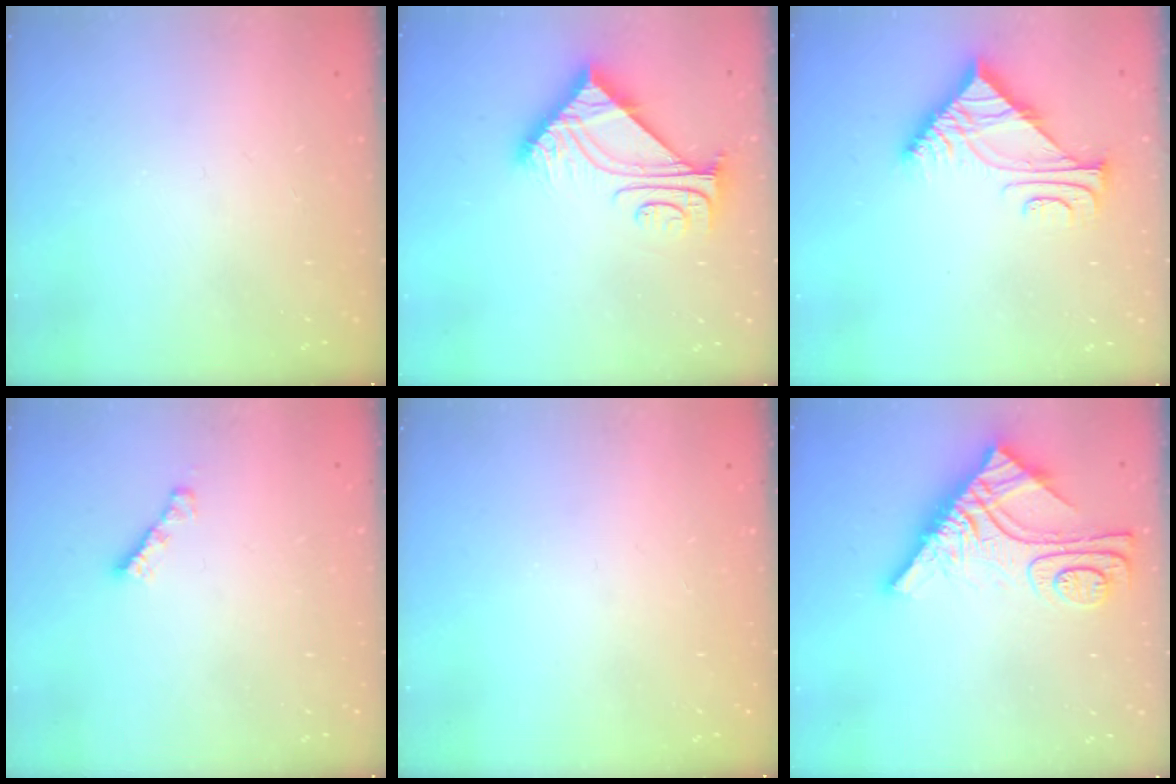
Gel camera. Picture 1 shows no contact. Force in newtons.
{"total": 7.5, "press": 7.5, "slide": 0.5}
{"total": 7.3, "press": 7.3, "slide": 0.6}
{"total": 2.7, "press": 2.7, "slide": 0.3}
{"total": 0.0}
{"total": 12.6, "press": 12.5, "slide": 1.2}